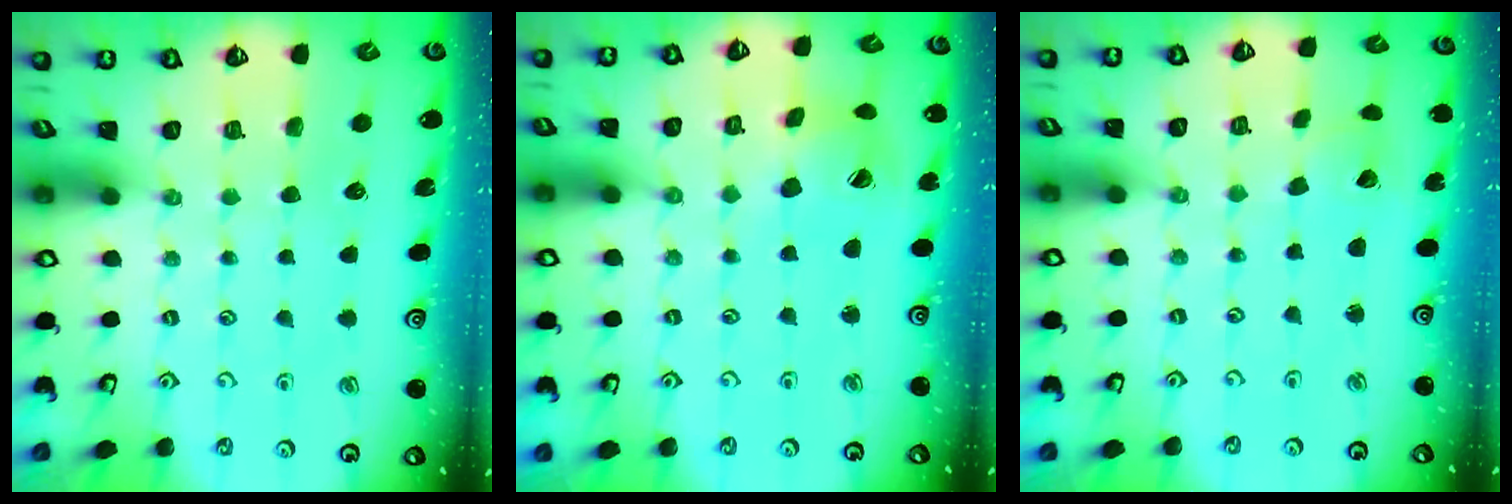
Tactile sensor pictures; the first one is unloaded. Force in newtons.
{"total": 7.4, "press": 7.4, "slide": 0.9}
{"total": 2.4, "press": 2.4, "slide": 0.3}